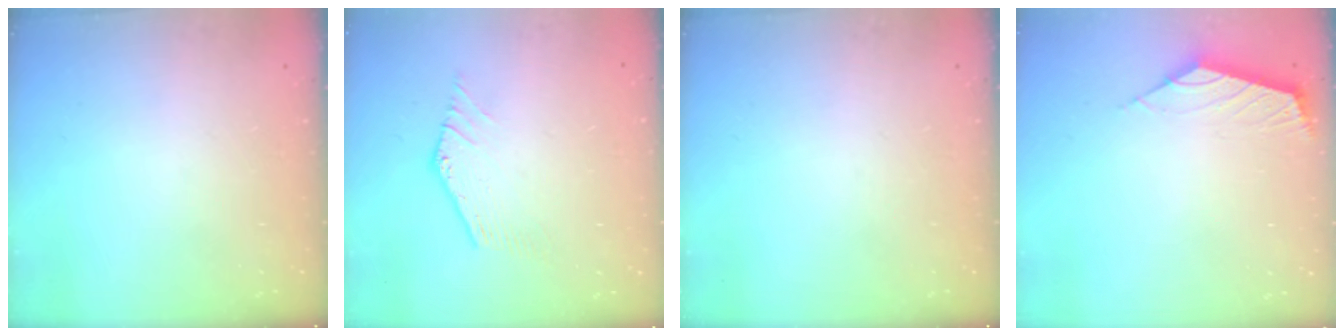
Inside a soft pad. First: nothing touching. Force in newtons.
{"total": 0.0}
{"total": 0.0}
{"total": 2.7, "press": 2.6, "slide": 0.7}